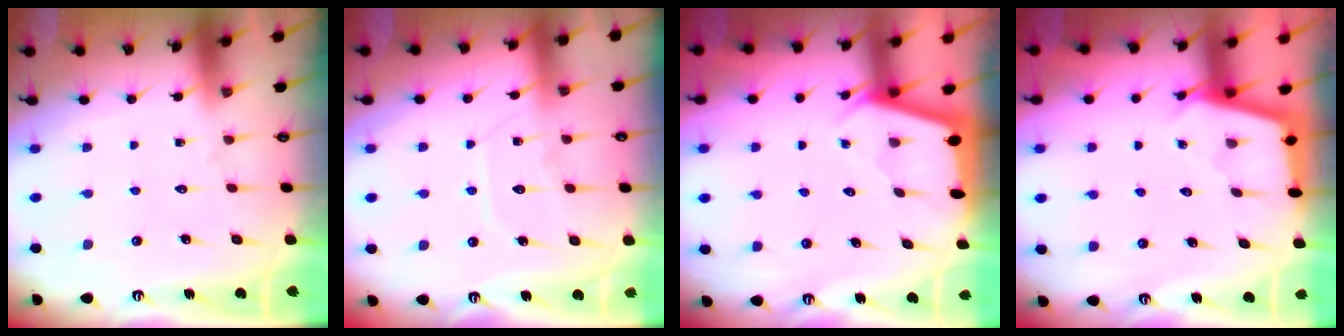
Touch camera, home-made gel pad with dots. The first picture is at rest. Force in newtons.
{"total": 7.4, "press": 7.4, "slide": 0.8}
{"total": 2.2, "press": 2.2, "slide": 0.1}
{"total": 3.0, "press": 3.0, "slide": 0.3}